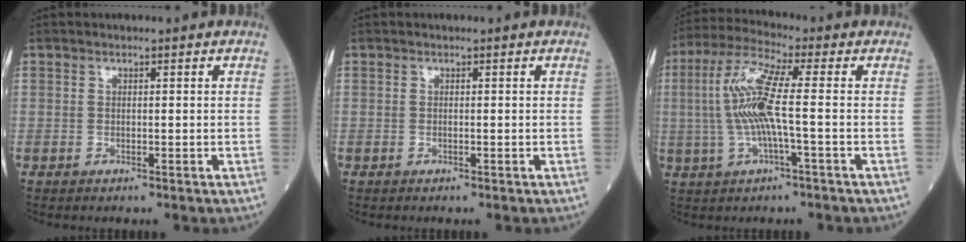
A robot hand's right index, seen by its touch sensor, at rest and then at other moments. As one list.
[{"total": 0.0}, {"total": 9.7, "force": [-0.2, 0.8, 9.6], "torque": [-0.207, 0.016, -0.011]}]